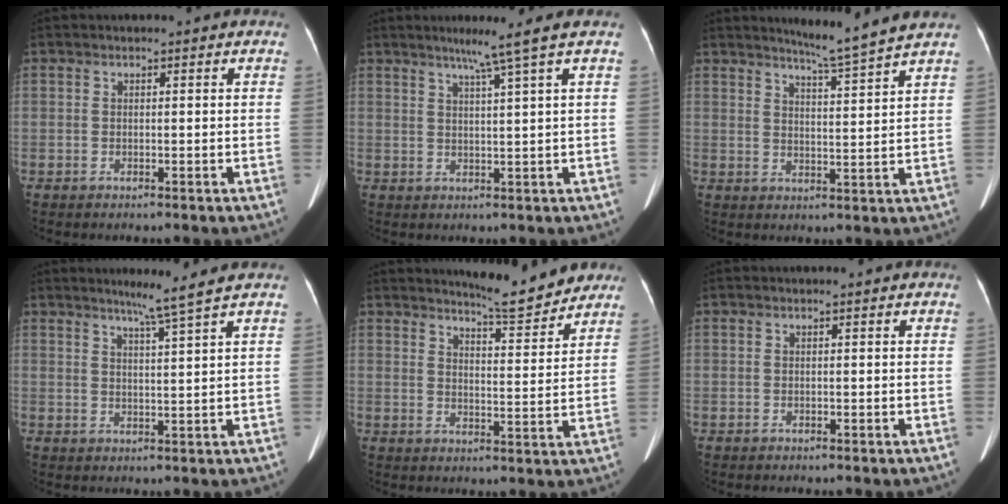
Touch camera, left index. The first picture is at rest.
{"total": 4.7, "force": [3.0, -1.8, 3.2], "torque": [-0.053, -0.004, 0.054]}
{"total": 6.6, "force": [5.9, -1.8, 2.2], "torque": [-0.043, -0.016, 0.091]}
{"total": 4.3, "force": [3.2, -1.7, 2.3], "torque": [-0.040, -0.011, 0.059]}
{"total": 8.6, "force": [8.2, 0.7, 2.5], "torque": [-0.042, -0.013, 0.109]}
{"total": 0.0}